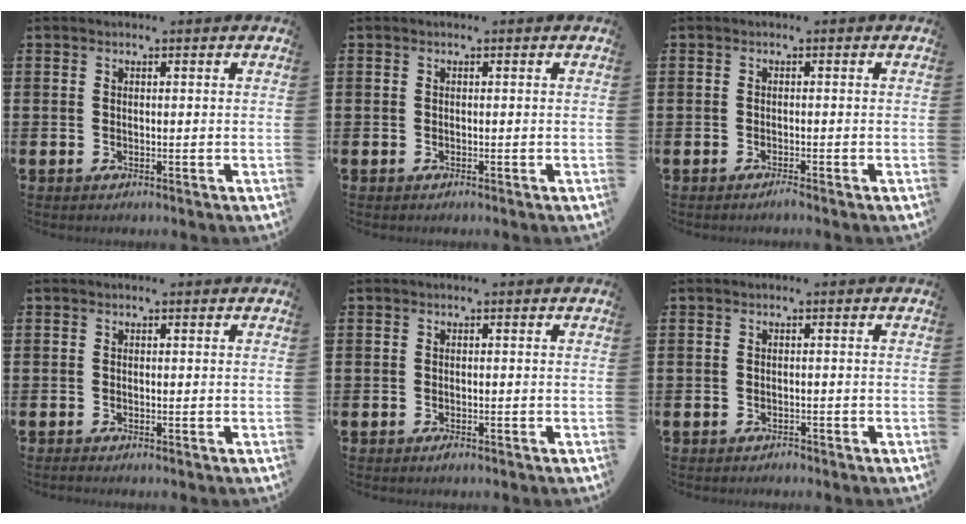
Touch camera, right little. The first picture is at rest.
{"total": 0.0}
{"total": 0.8, "force": [-0.7, -0.1, 0.4], "torque": [-0.007, -0.003, -0.013]}
{"total": 0.0}
{"total": 0.6, "force": [-0.3, 0.2, 0.5], "torque": [-0.010, -0.001, -0.006]}
{"total": 0.5, "force": [-0.5, 0.1, 0.0], "torque": [-0.003, -0.001, -0.011]}